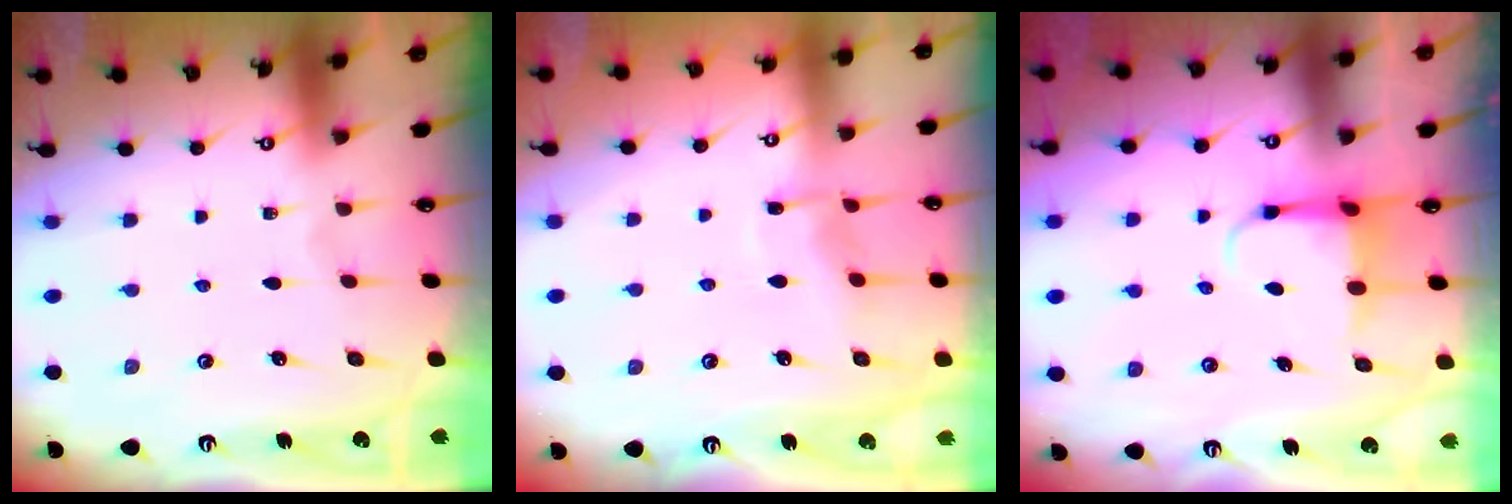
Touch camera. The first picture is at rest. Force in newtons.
{"total": 5.7, "press": 5.6, "slide": 0.6}
{"total": 4.2, "press": 4.1, "slide": 1.0}